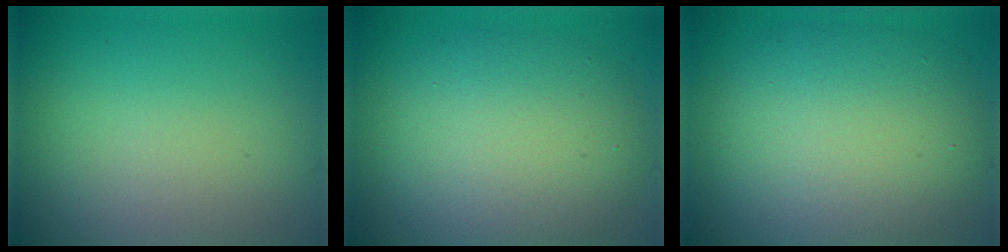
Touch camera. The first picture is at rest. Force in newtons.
{"total": 7.9, "press": 7.9, "slide": 0.4}
{"total": 9.8, "press": 9.8, "slide": 0.7}